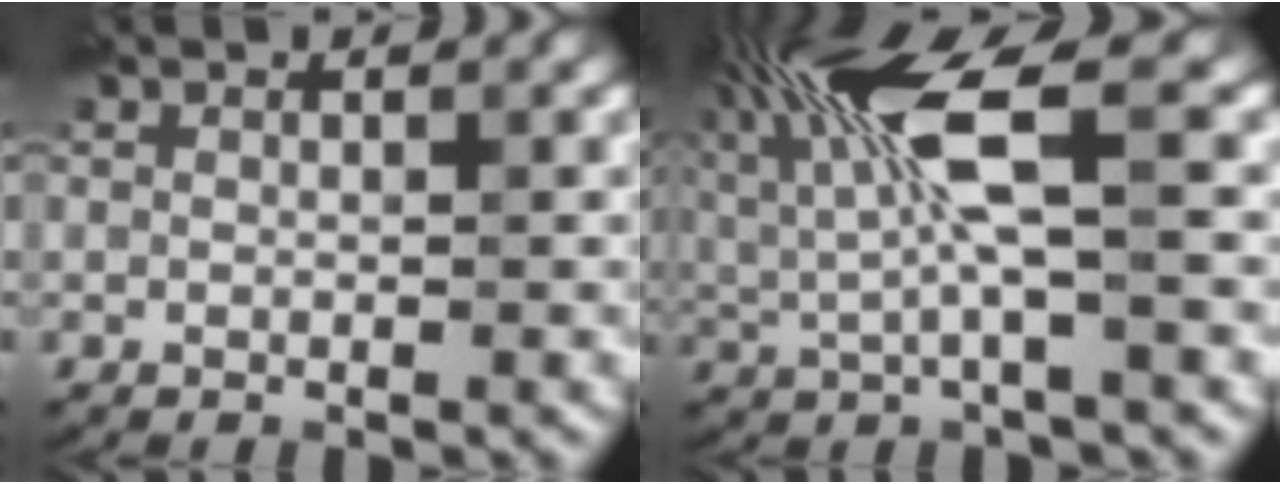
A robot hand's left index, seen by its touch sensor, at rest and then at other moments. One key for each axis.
{"total": 9.0, "fx": 2.2, "fy": 2.2, "fz": 8.5, "tx": -0.176, "ty": 0.010, "tz": 0.038}